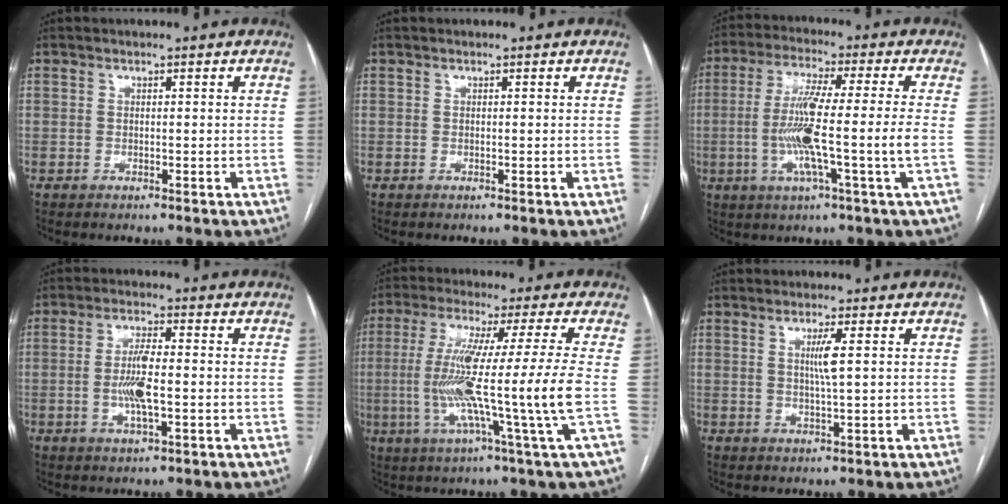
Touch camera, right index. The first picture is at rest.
{"total": 0.0}
{"total": 11.8, "force": [-2.0, -1.1, 11.5], "torque": [-0.220, -0.007, -0.042]}
{"total": 6.0, "force": [-0.9, 1.0, 5.8], "torque": [-0.119, -0.003, -0.017]}
{"total": 15.3, "force": [-2.3, -2.5, 14.9], "torque": [-0.275, -0.023, -0.045]}
{"total": 3.3, "force": [0.7, -0.3, 3.2], "torque": [-0.061, -0.004, 0.013]}